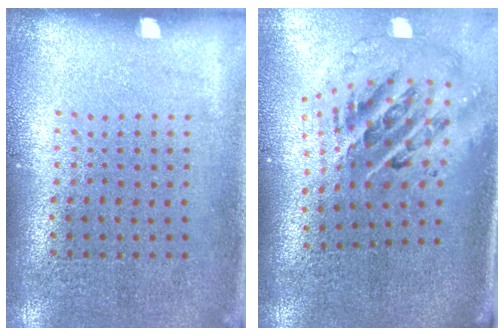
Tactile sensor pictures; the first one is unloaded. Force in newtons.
{"total": 2.6, "press": 1.8, "slide": 2.0}